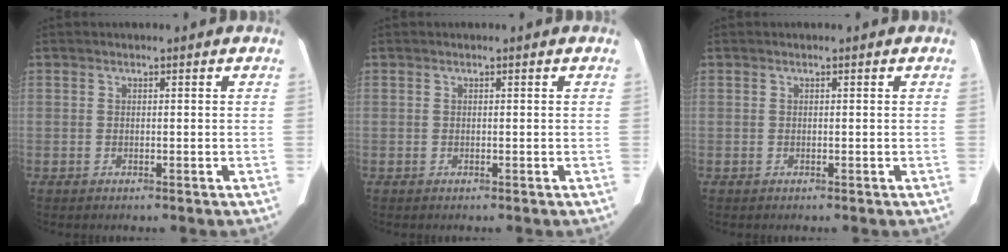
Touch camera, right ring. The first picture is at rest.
{"total": 0.0}
{"total": 0.0}